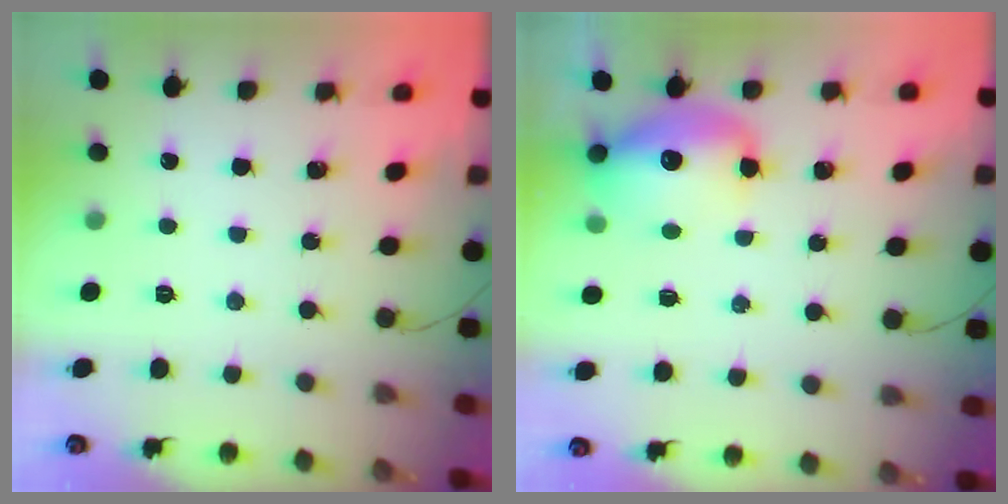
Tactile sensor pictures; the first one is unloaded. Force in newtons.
{"total": 12.7, "press": 12.3, "slide": 3.1}